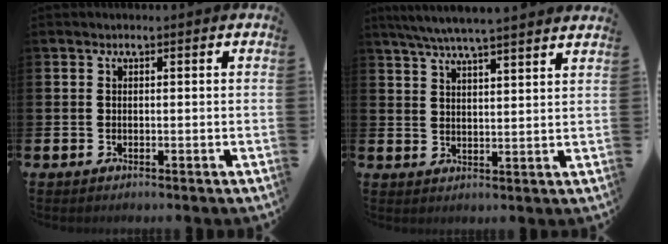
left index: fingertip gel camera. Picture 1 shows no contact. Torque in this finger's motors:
{"motor_torque": [0.99, -1.15, 0.85, 0.21]}